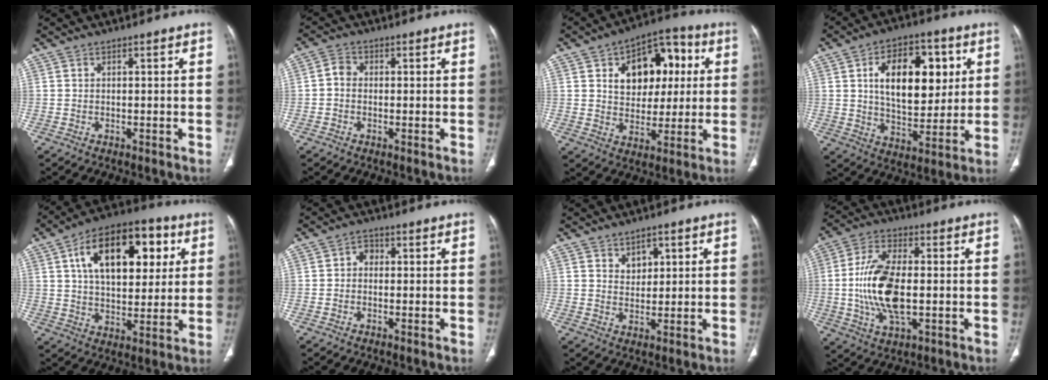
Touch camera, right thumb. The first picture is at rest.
{"total": 2.5, "force": [-0.3, 2.1, 1.4], "torque": [-0.020, 0.010, -0.013]}
{"total": 15.5, "force": [4.0, 10.6, 10.6], "torque": [-0.099, 0.013, 0.060]}
{"total": 18.0, "force": [4.5, 10.4, 14.0], "torque": [-0.173, -0.008, 0.076]}
{"total": 20.7, "force": [6.7, 11.5, 15.9], "torque": [-0.211, 0.001, 0.102]}
{"total": 2.1, "force": [0.0, 1.7, 1.2], "torque": [-0.006, 0.008, -0.008]}
{"total": 3.6, "force": [1.8, 2.5, 1.8], "torque": [-0.010, -0.013, 0.032]}
{"total": 14.5, "force": [-0.9, 7.0, 12.6], "torque": [-0.252, 0.004, -0.016]}